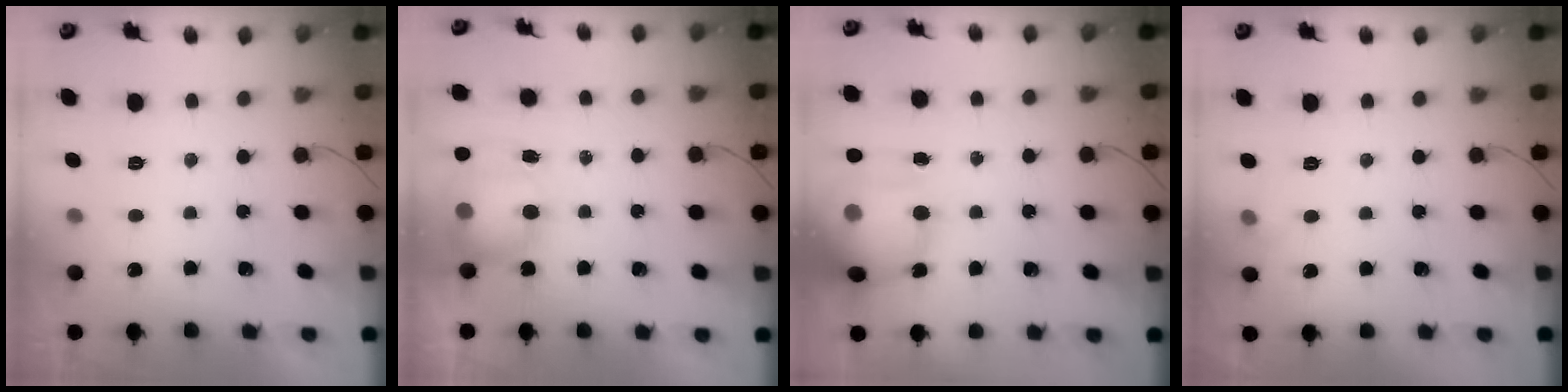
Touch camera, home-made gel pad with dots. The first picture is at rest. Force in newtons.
{"total": 10.7, "press": 8.7, "slide": 6.3}
{"total": 18.8, "press": 17.6, "slide": 6.4}
{"total": 6.4, "press": 3.3, "slide": 5.5}